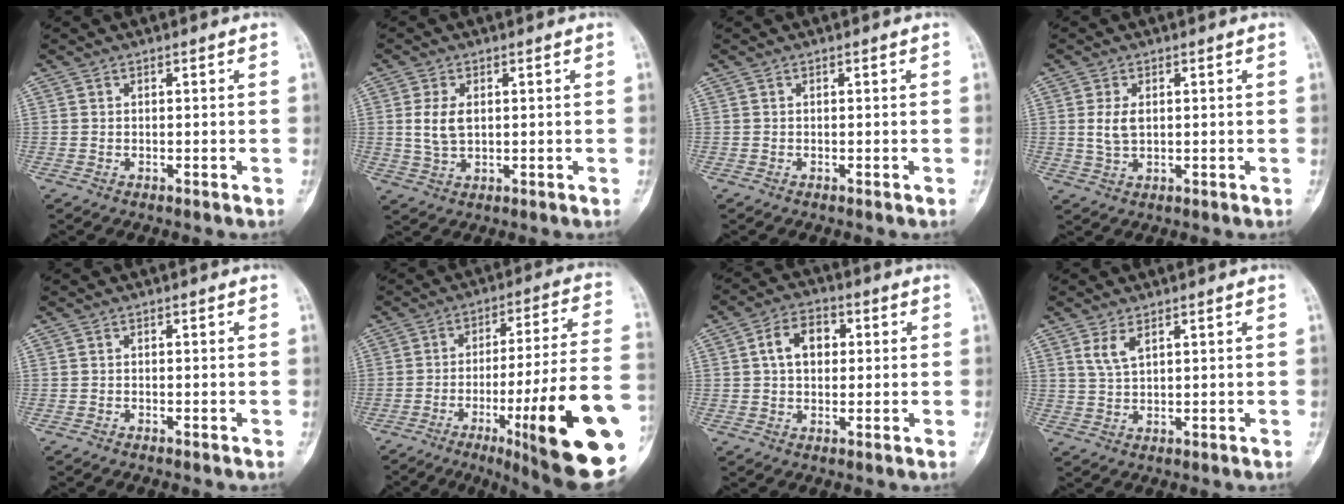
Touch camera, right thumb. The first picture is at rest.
{"total": 5.3, "force": [0.8, 3.2, 4.2], "torque": [-0.082, -0.003, 0.020]}
{"total": 0.0}
{"total": 4.0, "force": [0.6, 2.3, 3.2], "torque": [-0.064, -0.003, 0.016]}
{"total": 0.0}
{"total": 26.2, "force": [-9.1, 2.9, 24.4], "torque": [-0.301, 0.019, -0.130]}
{"total": 7.3, "force": [1.3, 5.1, 5.1], "torque": [-0.069, 0.015, 0.017]}
{"total": 3.4, "force": [1.9, 1.4, 2.5], "torque": [-0.052, -0.007, 0.045]}